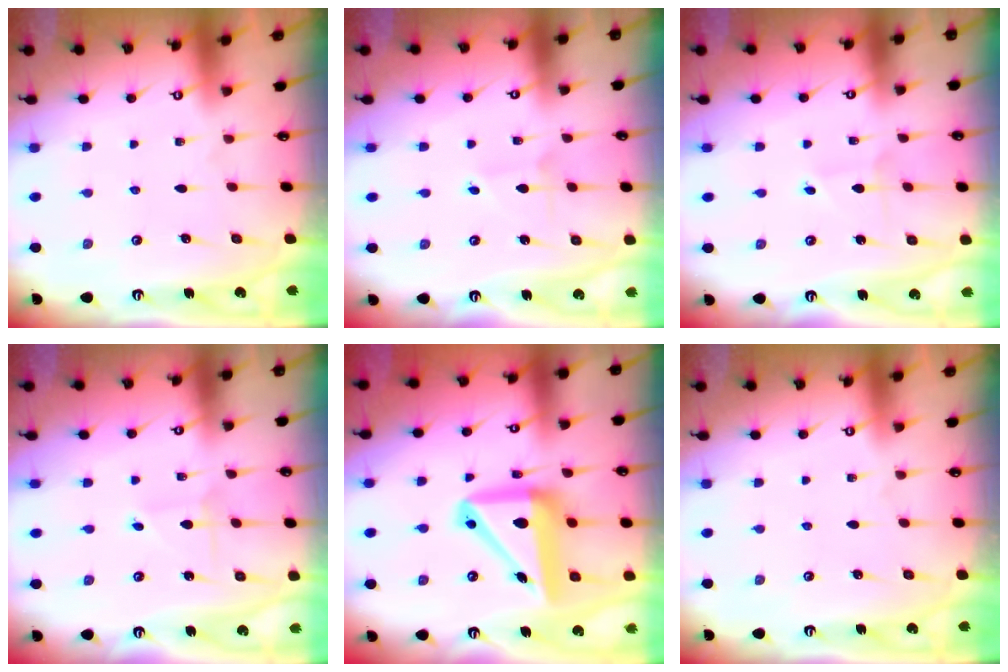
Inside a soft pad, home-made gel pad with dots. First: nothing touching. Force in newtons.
{"total": 1.4, "press": 1.4, "slide": 0.1}
{"total": 1.9, "press": 1.9, "slide": 0.1}
{"total": 2.0, "press": 2.0, "slide": 0.2}
{"total": 15.6, "press": 15.4, "slide": 2.4}
{"total": 0.0}